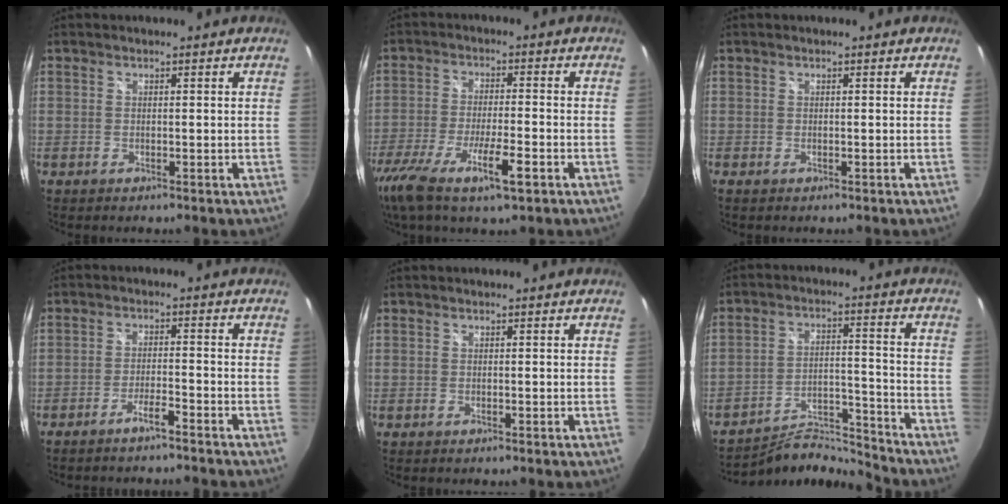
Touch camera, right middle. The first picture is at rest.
{"total": 14.1, "force": [-8.3, 2.9, 11.0], "torque": [-0.228, -0.041, -0.150]}
{"total": 0.0}
{"total": 3.5, "force": [-3.1, -0.2, 1.5], "torque": [-0.047, 0.004, -0.053]}
{"total": 0.0}
{"total": 10.1, "force": [-10.1, 0.2, 0.3], "torque": [-0.020, 0.012, -0.169]}